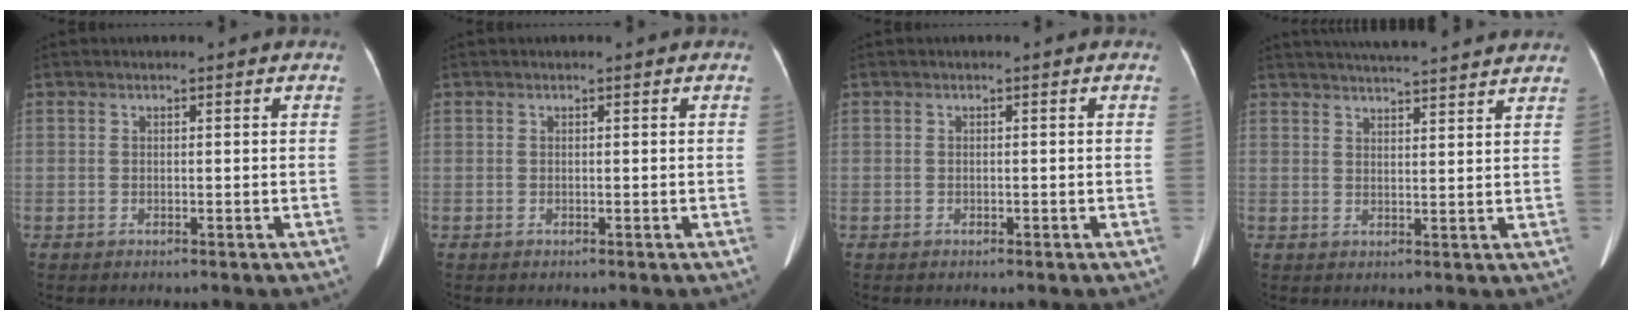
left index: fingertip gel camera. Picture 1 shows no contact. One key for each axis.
{"total": 0.0}
{"total": 0.0}
{"total": 12.8, "fx": 11.8, "fy": 0.6, "fz": 4.9, "tx": -0.081, "ty": 0.022, "tz": 0.153}